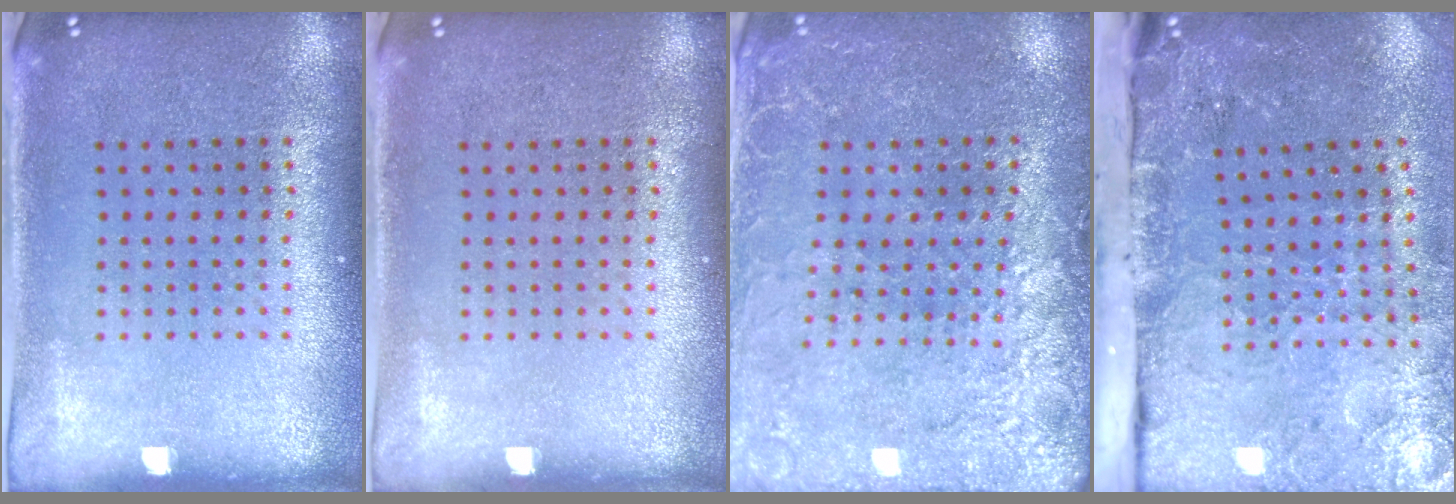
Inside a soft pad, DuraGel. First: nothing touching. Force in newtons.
{"total": 0.0}
{"total": 2.9, "press": 2.8, "slide": 0.4}
{"total": 4.3, "press": 3.6, "slide": 2.3}